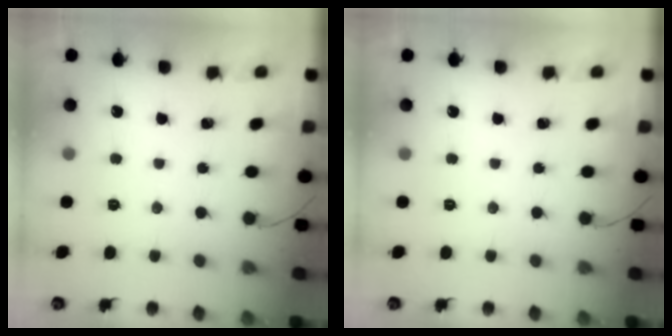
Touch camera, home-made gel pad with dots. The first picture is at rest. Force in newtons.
{"total": 0.0}